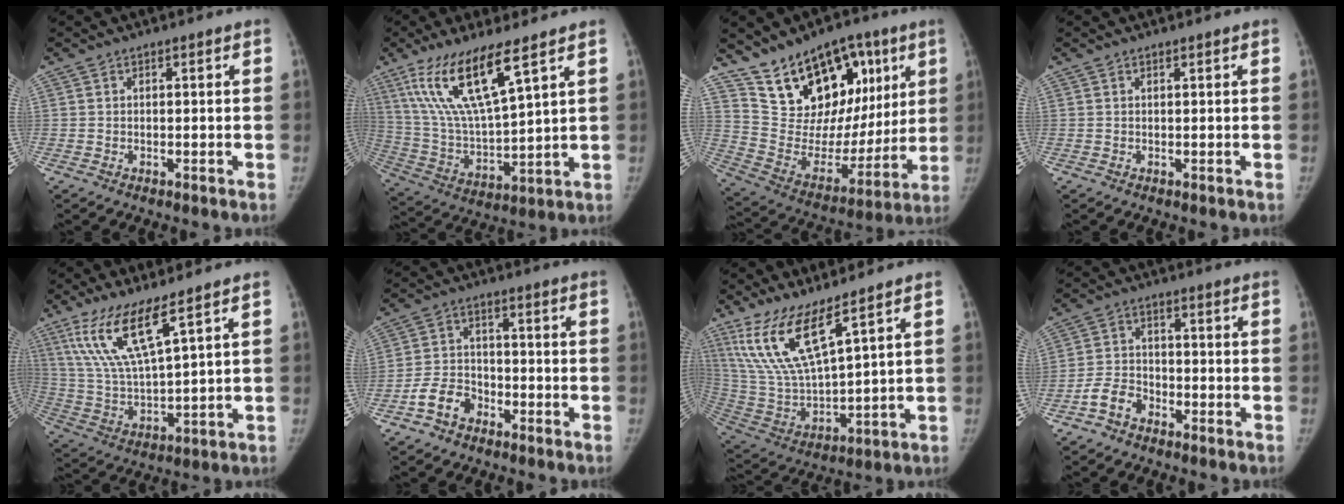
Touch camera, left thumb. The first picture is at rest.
{"total": 16.9, "force": [9.6, 3.8, 13.3], "torque": [-0.265, -0.045, 0.198]}
{"total": 22.3, "force": [11.9, 14.0, 12.8], "torque": [-0.136, -0.036, 0.212]}
{"total": 0.0}
{"total": 12.9, "force": [7.9, 2.3, 9.9], "torque": [-0.209, -0.040, 0.169]}
{"total": 6.3, "force": [-3.7, 4.3, 2.7], "torque": [-0.046, 0.030, -0.071]}
{"total": 14.5, "force": [9.4, 3.3, 10.5], "torque": [-0.215, -0.050, 0.205]}
{"total": 5.0, "force": [-3.2, 3.3, 2.1], "torque": [-0.036, 0.025, -0.065]}